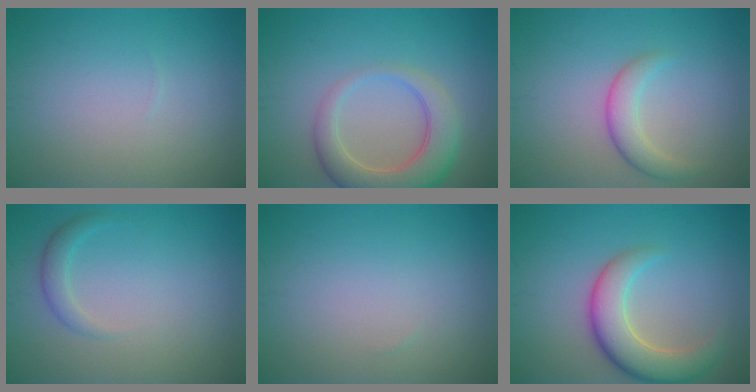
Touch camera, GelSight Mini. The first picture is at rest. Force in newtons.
{"total": 5.6, "press": 5.6, "slide": 0.8}
{"total": 2.6, "press": 2.6, "slide": 0.1}
{"total": 1.6, "press": 1.6, "slide": 0.1}
{"total": 0.0}
{"total": 5.9, "press": 5.9, "slide": 0.6}